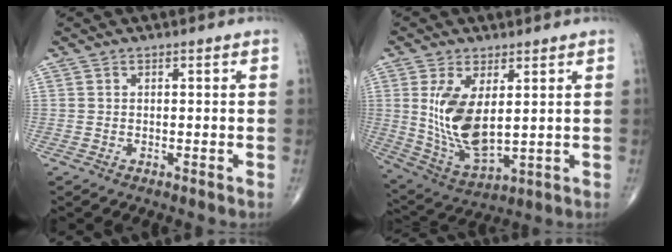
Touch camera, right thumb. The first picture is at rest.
{"total": 12.9, "force": [2.2, 6.2, 11.1], "torque": [-0.209, -0.022, 0.062]}